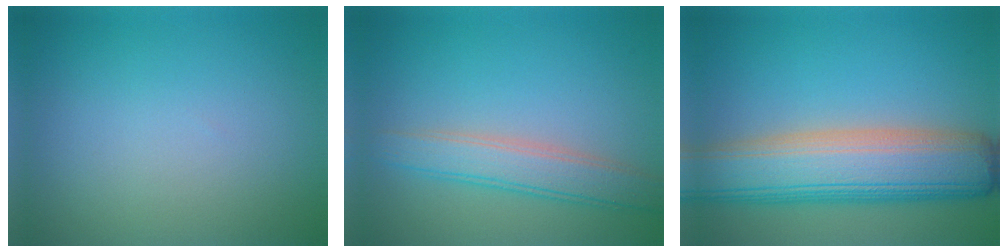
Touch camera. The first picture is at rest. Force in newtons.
{"total": 3.9, "press": 3.9, "slide": 0.1}
{"total": 10.6, "press": 10.5, "slide": 0.8}